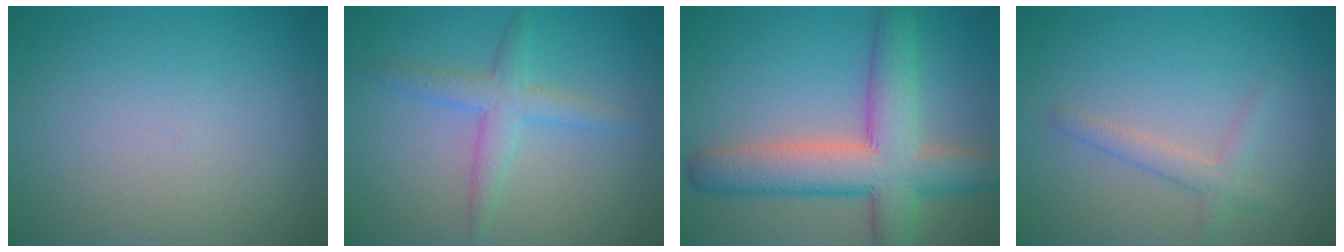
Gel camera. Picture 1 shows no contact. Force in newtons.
{"total": 2.9, "press": 2.9, "slide": 0.2}
{"total": 8.5, "press": 8.5, "slide": 0.4}
{"total": 1.9, "press": 1.9, "slide": 0.1}